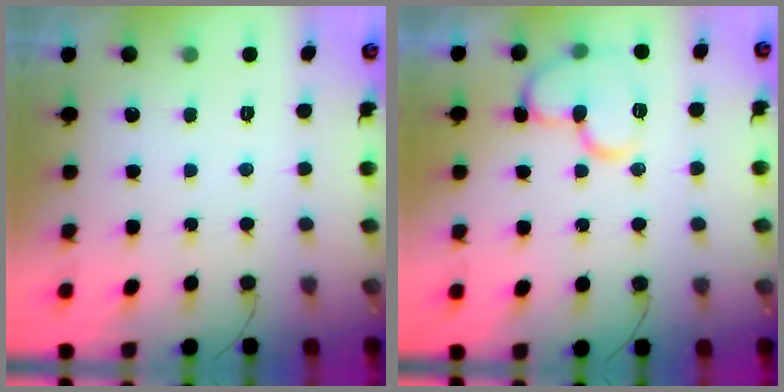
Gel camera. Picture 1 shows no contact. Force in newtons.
{"total": 12.8, "press": 12.8, "slide": 1.5}